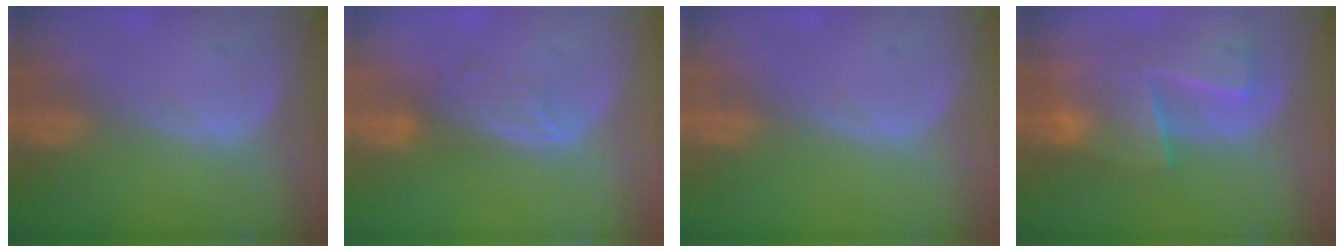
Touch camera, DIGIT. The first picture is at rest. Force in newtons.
{"total": 3.9, "press": 3.3, "slide": 2.1}
{"total": 0.0}
{"total": 8.9, "press": 8.1, "slide": 3.7}